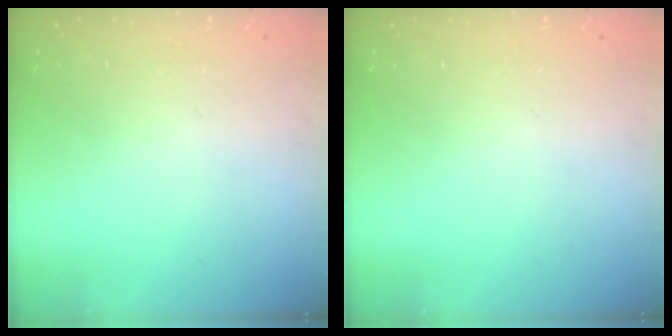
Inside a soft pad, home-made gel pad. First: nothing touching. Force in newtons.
{"total": 0.0}